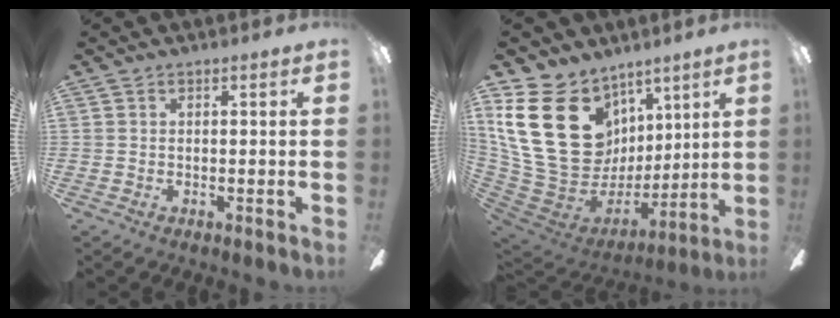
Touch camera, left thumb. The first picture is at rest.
{"total": 28.4, "force": [8.6, 21.0, 17.1], "torque": [-0.358, -0.041, 0.187]}